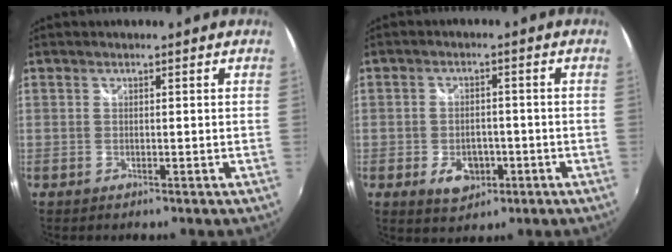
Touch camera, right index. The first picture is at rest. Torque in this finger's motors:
{"motor_torque": [0.50, 0.08, 0.27, 0.05]}